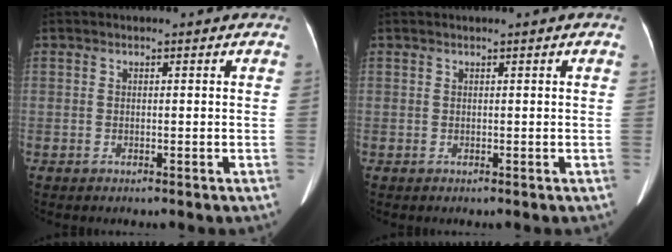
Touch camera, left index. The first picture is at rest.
{"total": 0.0}